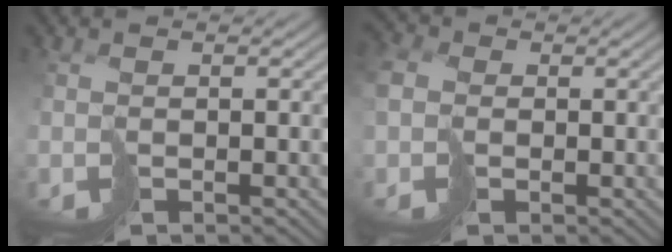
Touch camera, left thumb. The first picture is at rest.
{"total": 5.8, "force": [-0.4, 4.8, 3.2], "torque": [-0.105, -0.004, -0.016]}